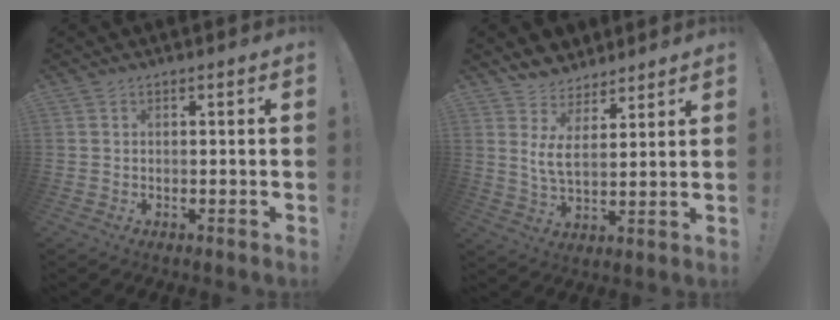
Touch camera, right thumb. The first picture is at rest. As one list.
[{"total": 7.9, "force": [5.0, 3.7, 4.9], "torque": [-0.086, -0.028, 0.096]}]